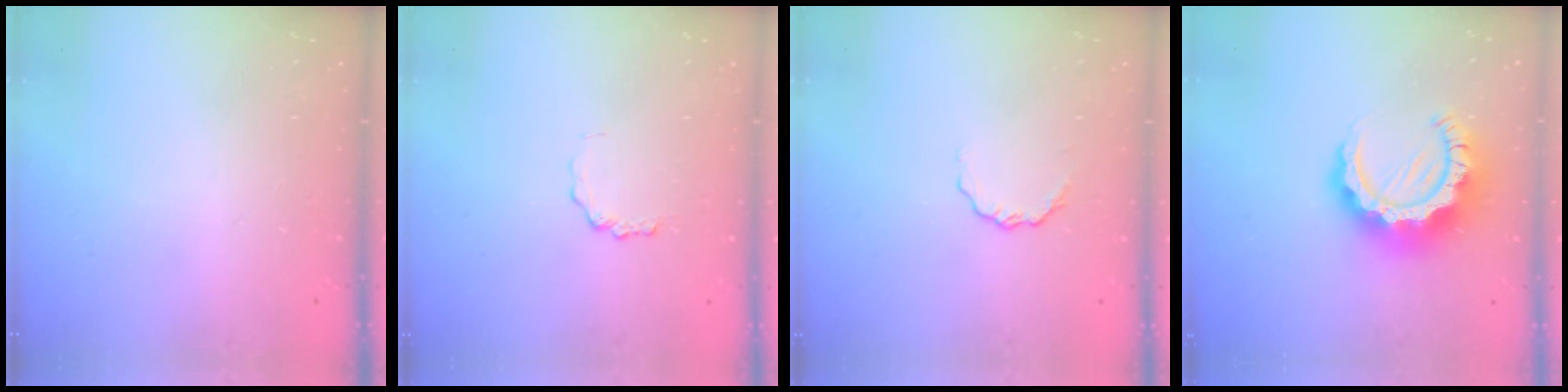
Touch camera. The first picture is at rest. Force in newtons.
{"total": 2.0, "press": 2.0, "slide": 0.1}
{"total": 4.4, "press": 4.4, "slide": 0.6}
{"total": 15.1, "press": 15.1, "slide": 1.2}